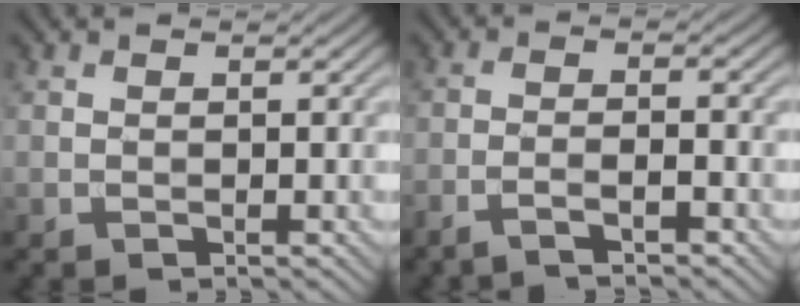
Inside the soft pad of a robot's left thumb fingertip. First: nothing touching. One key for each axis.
{"total": 3.5, "fx": -2.6, "fy": 0.5, "fz": 2.2, "tx": -0.039, "ty": 0.005, "tz": -0.057}